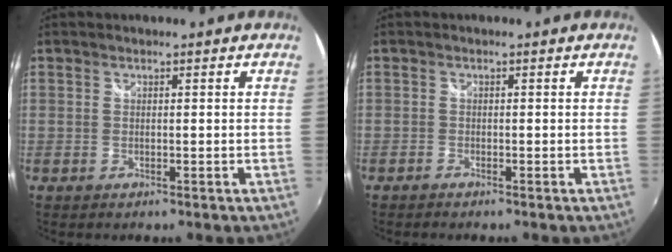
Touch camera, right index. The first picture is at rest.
{"total": 0.9, "force": [-0.8, 0.2, 0.3], "torque": [-0.009, -0.004, -0.018]}